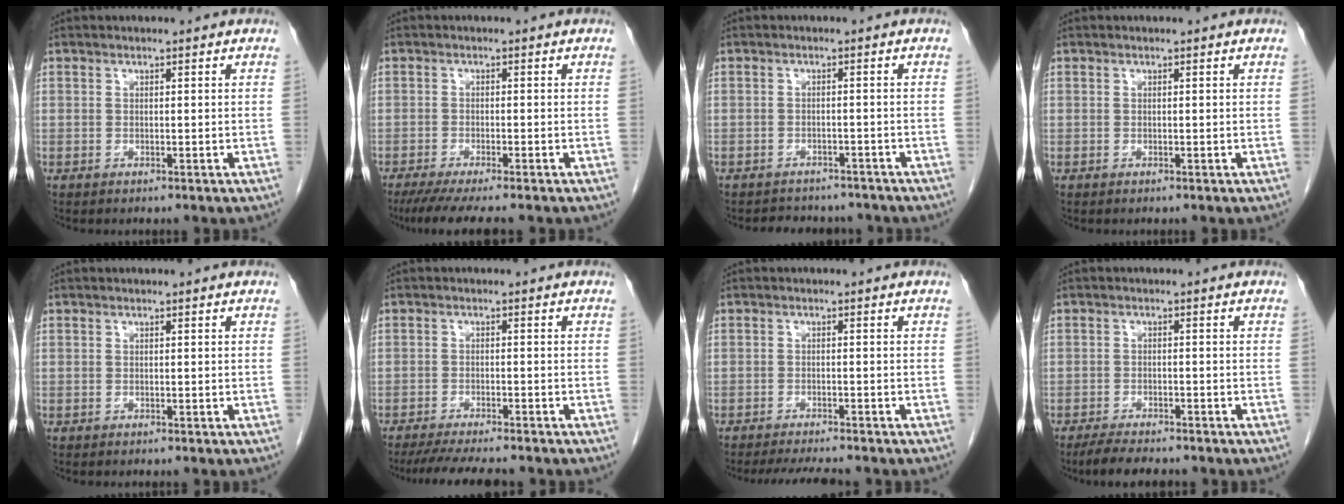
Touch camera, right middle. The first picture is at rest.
{"total": 7.6, "force": [-6.3, 0.1, 4.2], "torque": [-0.060, -0.021, -0.100]}
{"total": 7.1, "force": [-6.5, 2.6, 1.1], "torque": [-0.017, 0.005, -0.075]}
{"total": 0.0}
{"total": 0.0}
{"total": 9.2, "force": [-8.0, 1.0, 4.4], "torque": [-0.067, -0.017, -0.120]}
{"total": 6.4, "force": [-5.8, 0.6, 2.7], "torque": [-0.041, -0.015, -0.088]}
{"total": 6.1, "force": [-5.4, 1.1, 2.6], "torque": [-0.049, -0.017, -0.088]}